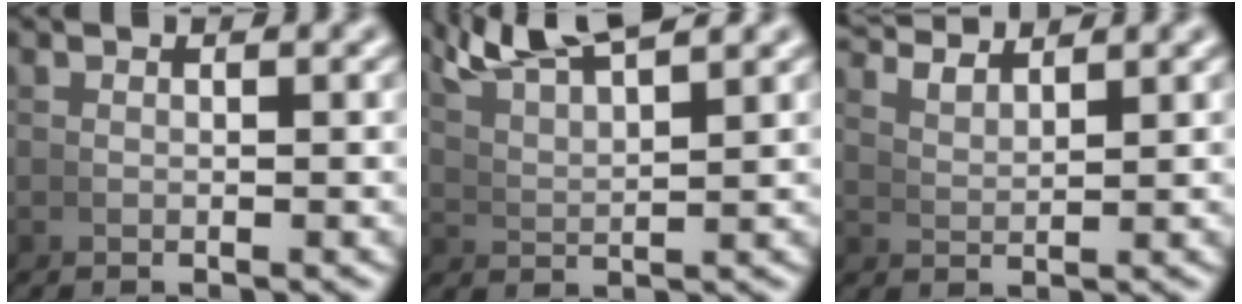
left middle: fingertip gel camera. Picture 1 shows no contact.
{"total": 7.0, "force": [5.7, 2.0, 3.5], "torque": [-0.066, 0.017, 0.095]}
{"total": 3.7, "force": [3.5, 0.4, 1.3], "torque": [-0.021, 0.005, 0.064]}